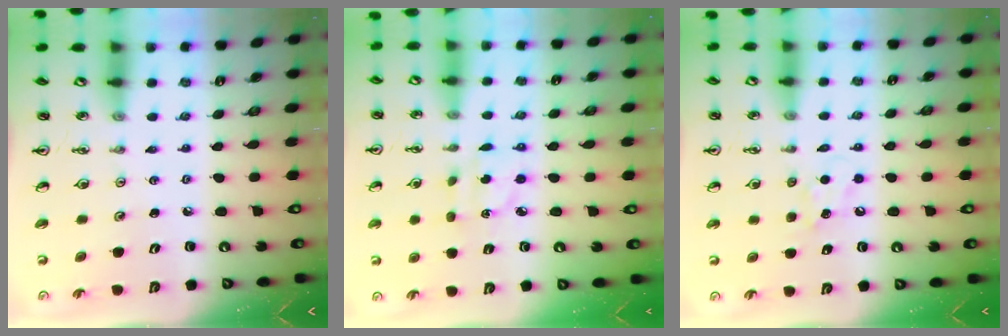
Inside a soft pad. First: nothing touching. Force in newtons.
{"total": 4.2, "press": 4.2, "slide": 0.3}
{"total": 5.5, "press": 5.4, "slide": 1.2}